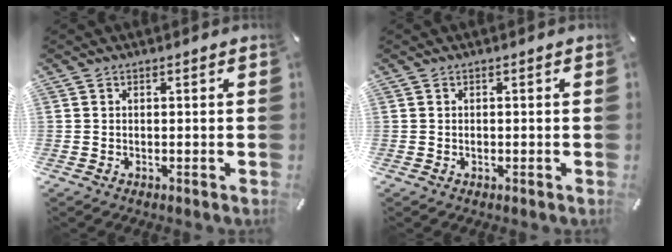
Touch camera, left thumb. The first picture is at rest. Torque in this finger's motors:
{"motor_torque": [0.19, 0.40, 0.09, -0.18, 0.01]}